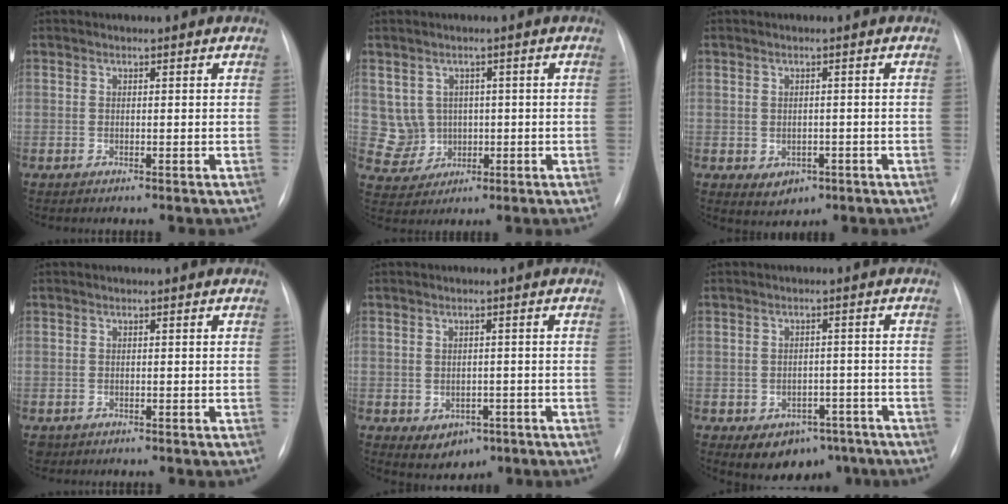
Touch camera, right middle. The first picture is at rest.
{"total": 4.8, "force": [0.6, 4.8, 0.4], "torque": [-0.006, 0.012, 0.020]}
{"total": 3.3, "force": [-1.2, 2.6, 1.7], "torque": [-0.021, 0.001, -0.001]}
{"total": 1.4, "force": [-0.8, 1.1, 0.2], "torque": [-0.005, 0.003, -0.008]}
{"total": 4.5, "force": [-1.8, 3.5, 2.1], "torque": [-0.028, 0.005, -0.006]}
{"total": 7.9, "force": [-4.8, 5.4, 3.1], "torque": [-0.033, 0.018, -0.056]}